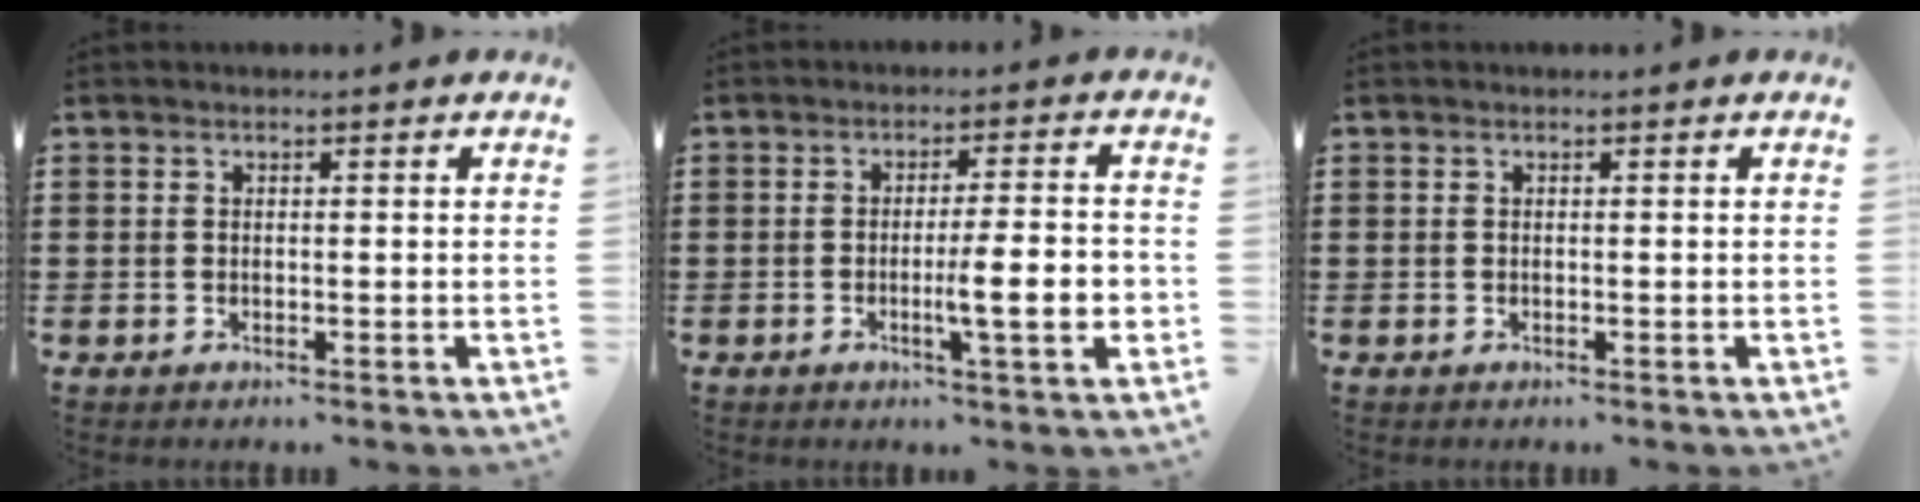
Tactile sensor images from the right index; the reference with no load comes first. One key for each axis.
{"total": 7.9, "fx": -1.7, "fy": 1.0, "fz": 7.7, "tx": -0.109, "ty": -0.011, "tz": -0.031}
{"total": 0.0}